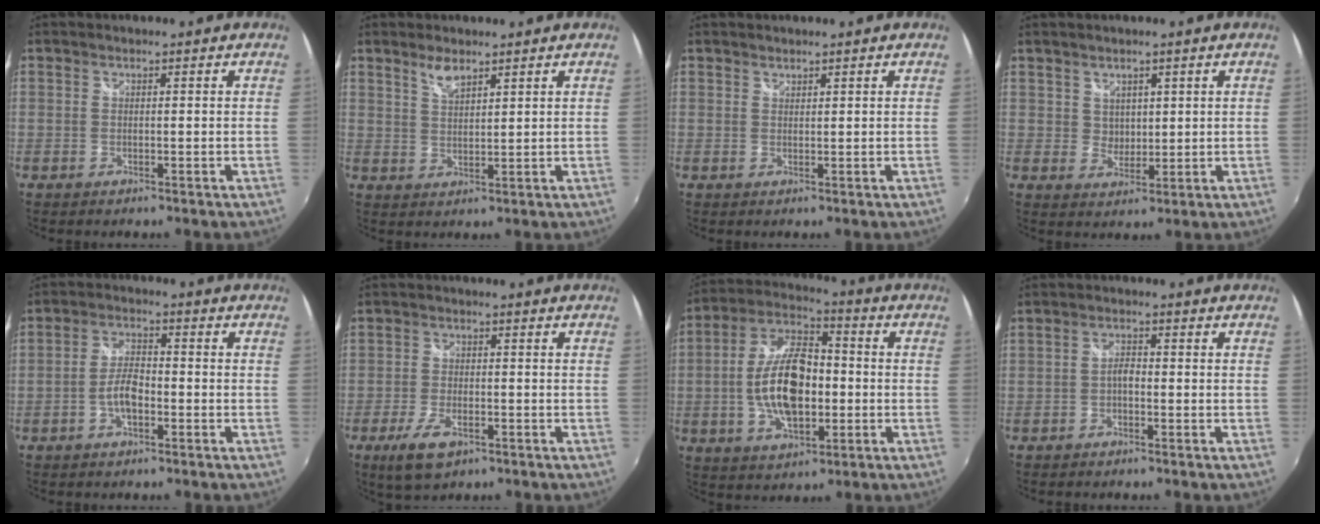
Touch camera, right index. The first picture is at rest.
{"total": 3.6, "force": [2.7, 1.1, 2.0], "torque": [-0.036, 0.000, 0.050]}
{"total": 0.7, "force": [0.7, 0.2, -0.1], "torque": [0.003, 0.001, 0.014]}
{"total": 3.1, "force": [1.6, 2.6, 0.5], "torque": [-0.002, 0.002, 0.032]}
{"total": 5.0, "force": [-2.0, 2.1, 4.1], "torque": [-0.085, 0.008, -0.037]}
{"total": 7.2, "force": [-4.1, 3.3, 4.9], "torque": [-0.121, -0.014, -0.073]}
{"total": 15.4, "force": [-2.1, 7.9, 13.1], "torque": [-0.259, 0.009, -0.037]}
{"total": 1.9, "force": [-0.9, 0.9, 1.5], "torque": [-0.030, 0.005, -0.018]}